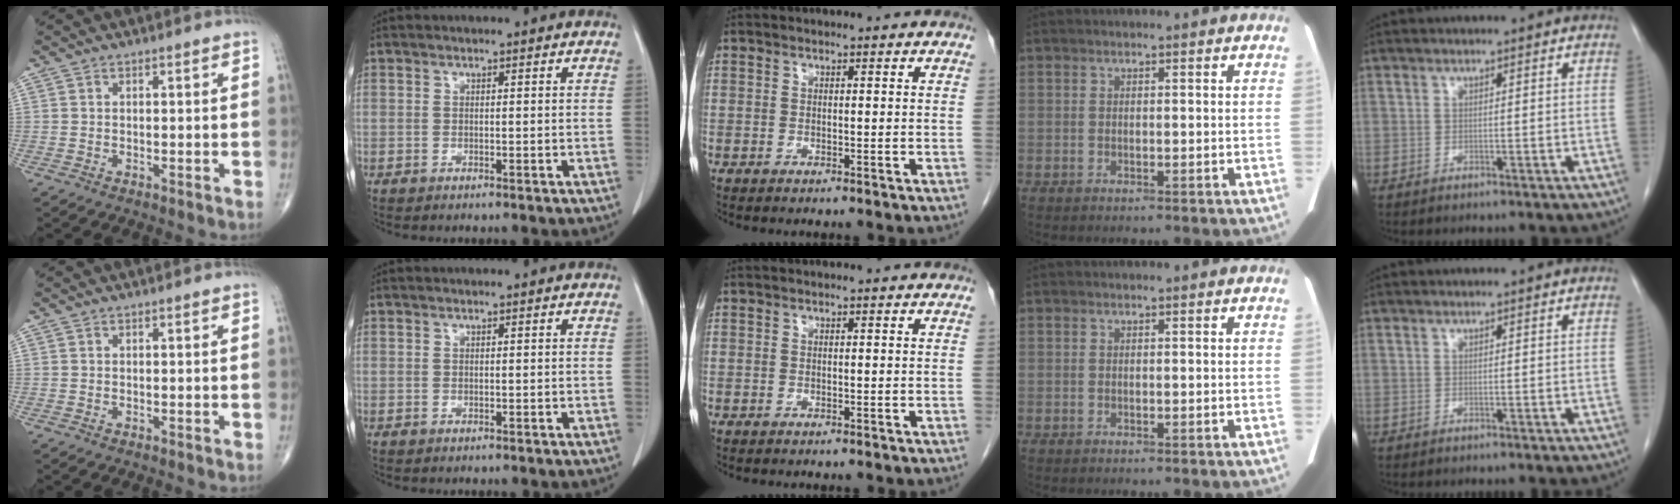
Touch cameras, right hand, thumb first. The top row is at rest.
{}